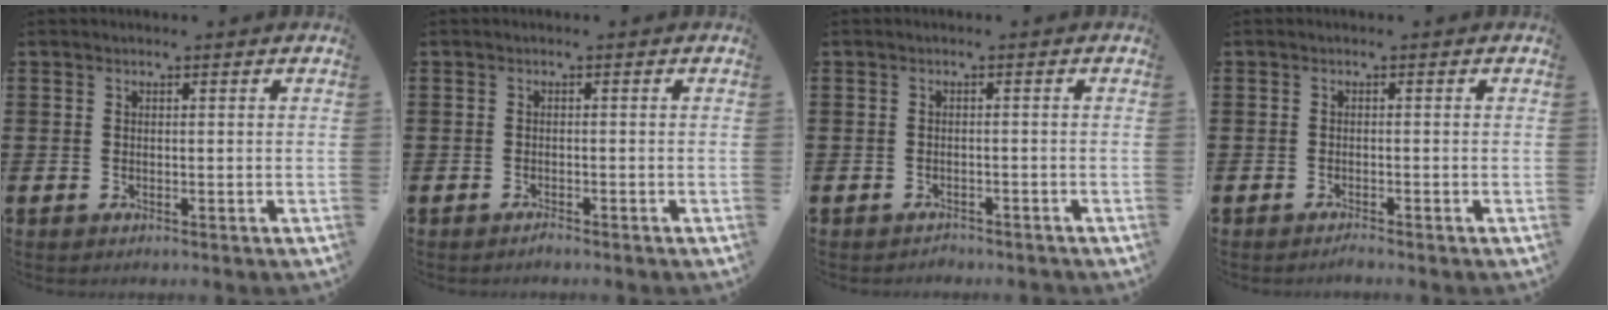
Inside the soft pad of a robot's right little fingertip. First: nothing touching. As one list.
[{"total": 0.7, "force": [-0.7, 0.0, 0.2], "torque": [-0.005, -0.003, -0.013]}, {"total": 0.9, "force": [-0.9, 0.1, -0.1], "torque": [-0.002, 0.002, -0.020]}, {"total": 0.6, "force": [-0.6, 0.0, 0.2], "torque": [-0.005, -0.003, -0.011]}]